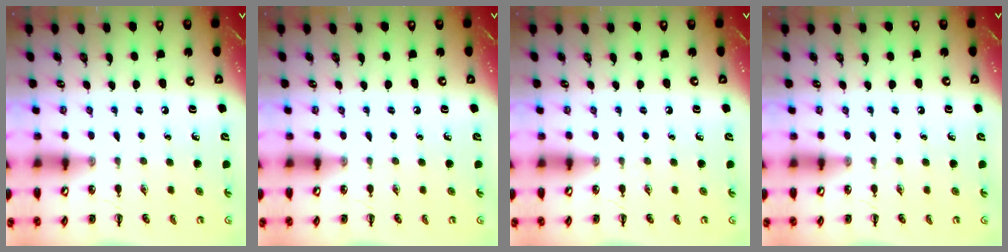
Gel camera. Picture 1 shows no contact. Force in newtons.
{"total": 0.0}
{"total": 0.0}
{"total": 0.0}